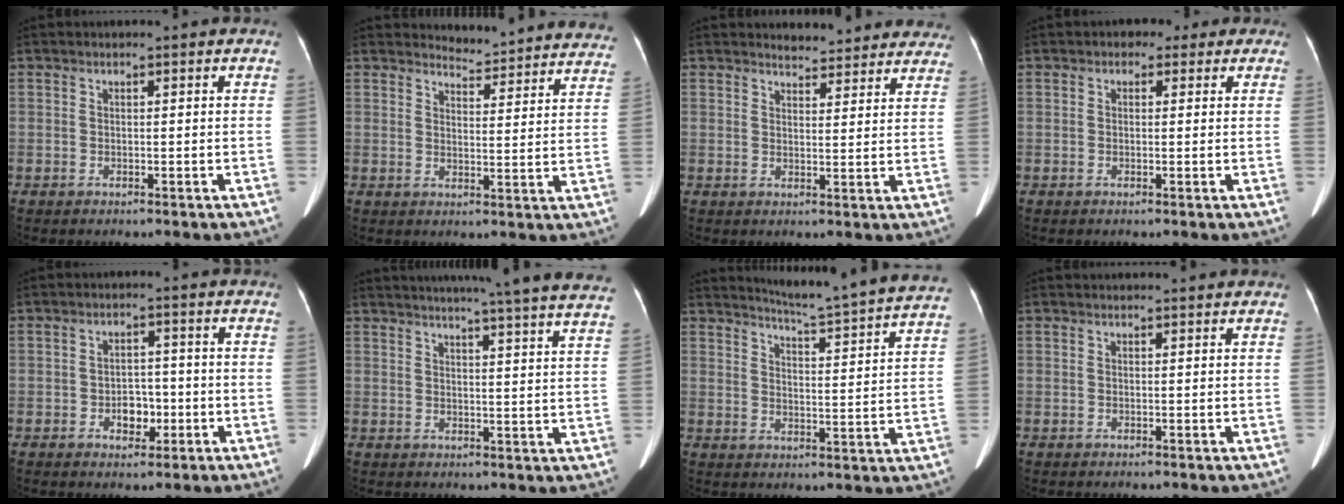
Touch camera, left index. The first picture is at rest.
{"total": 15.6, "force": [15.4, 1.9, 1.7], "torque": [0.004, -0.069, 0.154]}
{"total": 10.0, "force": [9.5, 2.7, 1.4], "torque": [0.010, -0.004, 0.096]}
{"total": 2.9, "force": [1.5, 2.2, 1.2], "torque": [-0.013, 0.019, 0.016]}
{"total": 3.9, "force": [-1.3, 2.6, 2.5], "torque": [-0.035, 0.010, -0.017]}
{"total": 25.3, "force": [22.8, -0.7, 10.9], "torque": [-0.162, -0.047, 0.267]}
{"total": 19.2, "force": [18.0, -1.2, 6.5], "torque": [-0.108, -0.074, 0.218]}
{"total": 2.3, "force": [2.2, 0.2, 0.5], "torque": [-0.009, 0.017, 0.028]}